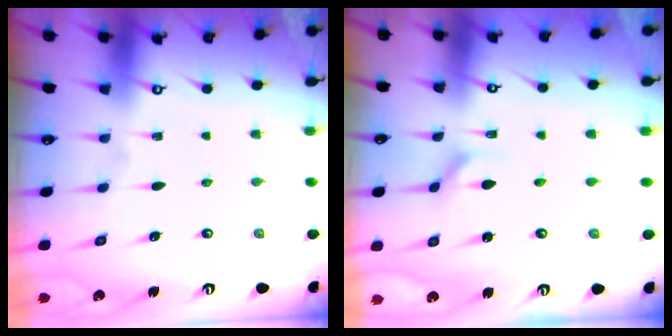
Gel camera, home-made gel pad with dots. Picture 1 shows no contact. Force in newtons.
{"total": 2.5, "press": 2.5, "slide": 0.4}